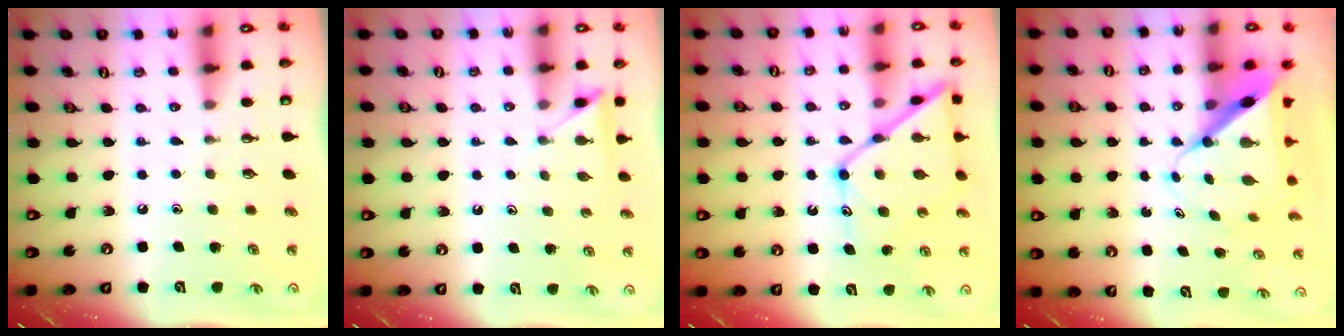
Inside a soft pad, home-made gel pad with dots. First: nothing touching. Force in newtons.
{"total": 4.7, "press": 4.6, "slide": 0.6}
{"total": 16.0, "press": 15.9, "slide": 1.4}
{"total": 9.1, "press": 9.1, "slide": 0.5}